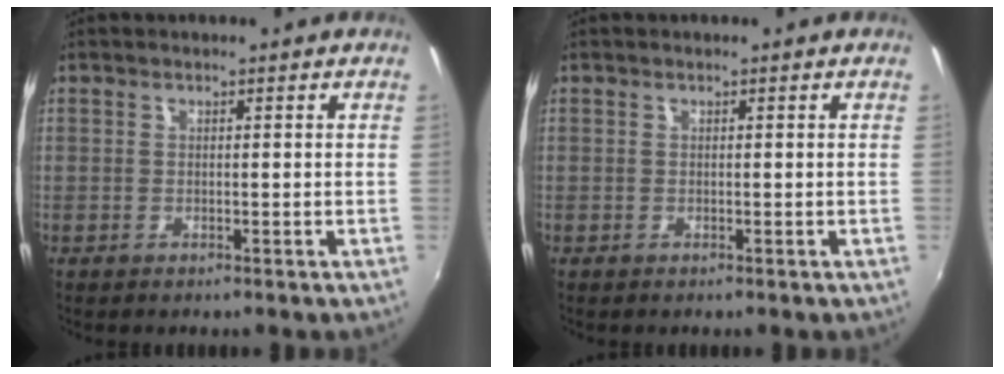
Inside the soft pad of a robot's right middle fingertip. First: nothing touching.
{"total": 0.0}